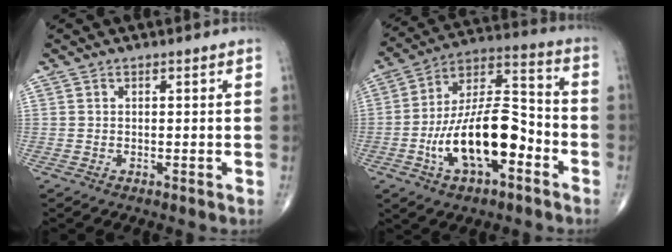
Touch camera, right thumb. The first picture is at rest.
{"total": 18.6, "force": [-5.9, 8.6, 15.5], "torque": [-0.258, 0.047, -0.102]}